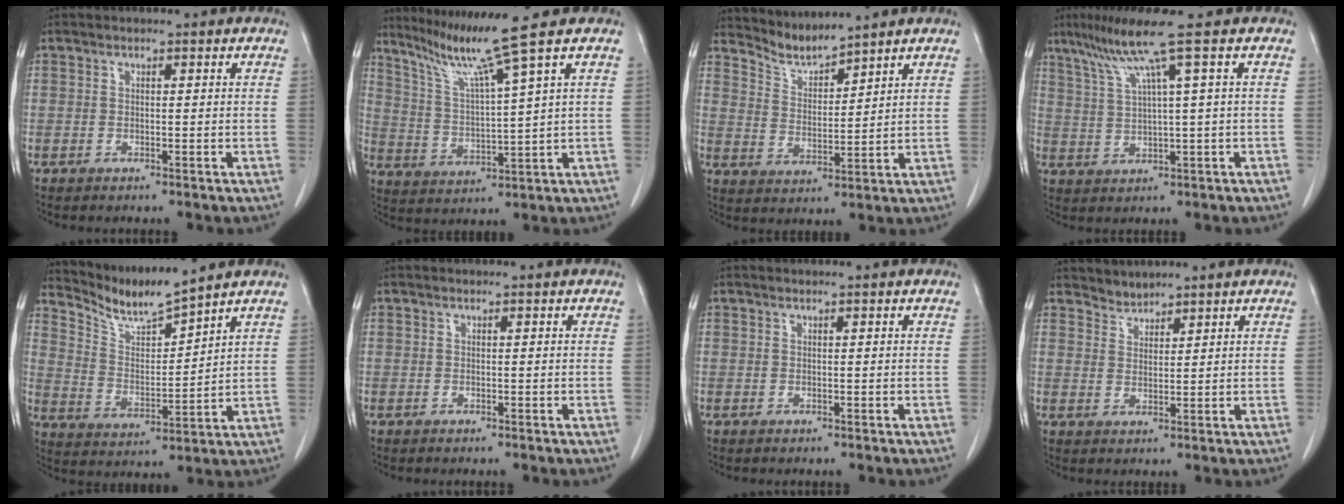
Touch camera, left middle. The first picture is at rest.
{"total": 9.0, "force": [6.6, -3.4, 5.0], "torque": [-0.092, -0.022, 0.126]}
{"total": 4.7, "force": [4.7, -0.7, -0.3], "torque": [0.000, -0.010, 0.098]}
{"total": 7.2, "force": [4.3, -2.0, 5.5], "torque": [-0.109, 0.009, 0.083]}
{"total": 7.3, "force": [7.1, -1.4, 0.8], "torque": [-0.027, -0.014, 0.151]}
{"total": 0.0}
{"total": 0.0}
{"total": 2.2, "force": [2.1, 0.2, -0.6], "torque": [0.010, 0.004, 0.042]}